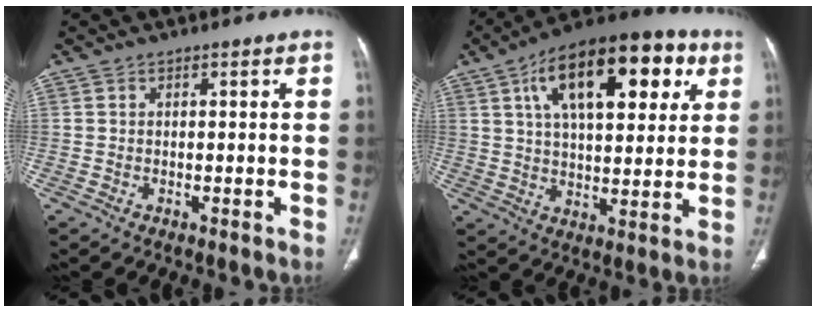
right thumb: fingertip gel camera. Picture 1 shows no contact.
{"total": 22.7, "force": [8.7, 10.8, 18.0], "torque": [-0.250, 0.005, 0.135]}